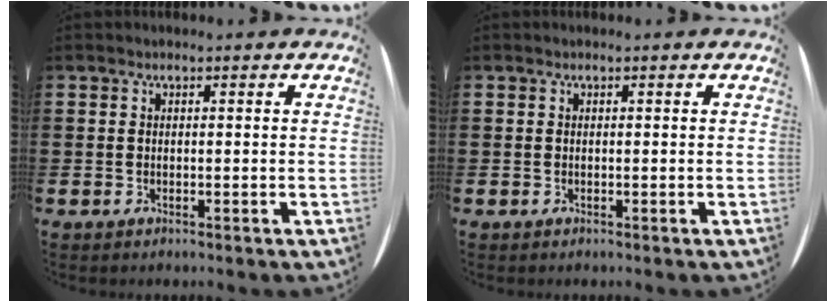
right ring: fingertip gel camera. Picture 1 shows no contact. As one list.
[{"total": 0.0}]